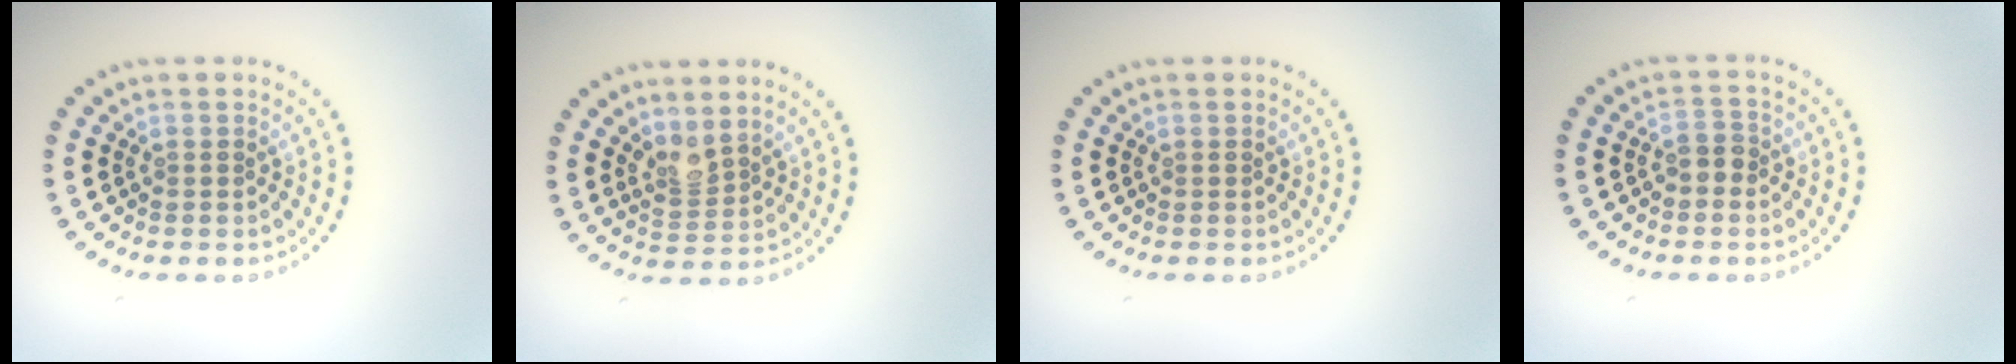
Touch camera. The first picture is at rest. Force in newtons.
{"total": 2.0, "press": 1.5, "slide": 1.4}
{"total": 0.0}
{"total": 1.3, "press": 1.2, "slide": 0.5}